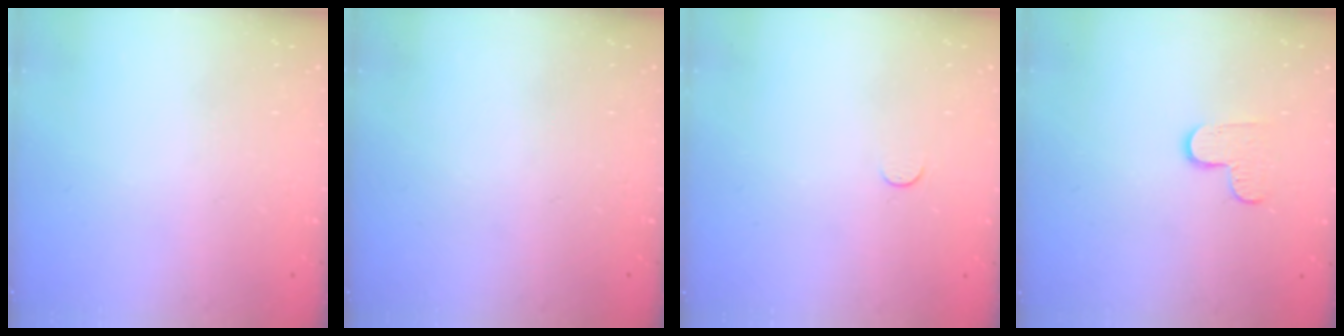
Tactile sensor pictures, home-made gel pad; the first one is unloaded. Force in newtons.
{"total": 0.0}
{"total": 3.5, "press": 3.5, "slide": 0.4}
{"total": 6.1, "press": 6.1, "slide": 0.6}